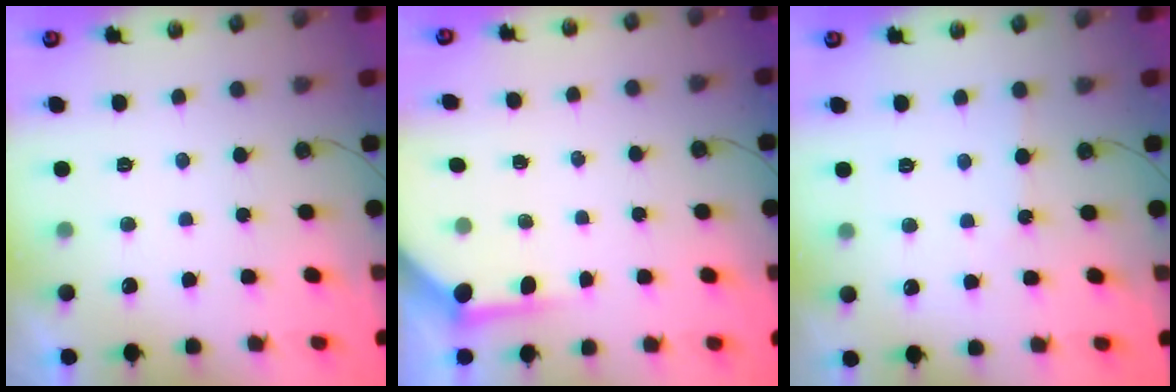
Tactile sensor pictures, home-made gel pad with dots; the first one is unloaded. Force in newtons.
{"total": 3.6, "press": 3.6, "slide": 0.5}
{"total": 2.6, "press": 2.6, "slide": 0.3}